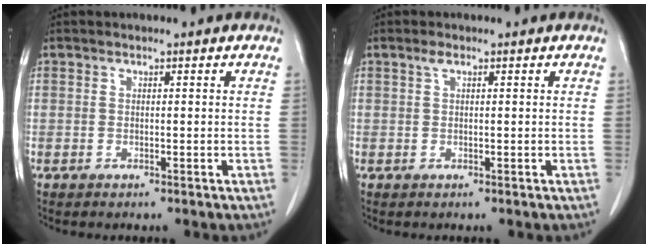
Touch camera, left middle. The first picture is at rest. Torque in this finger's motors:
{"motor_torque": [0.36, -0.33, 0.02, -0.01]}